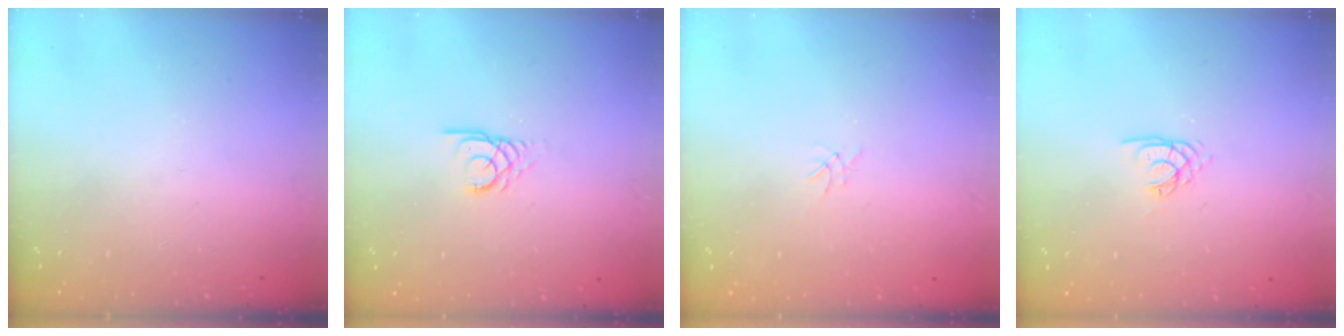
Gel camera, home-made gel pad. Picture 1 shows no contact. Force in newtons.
{"total": 2.9, "press": 2.9, "slide": 0.3}
{"total": 0.0}
{"total": 1.8, "press": 1.8, "slide": 0.2}